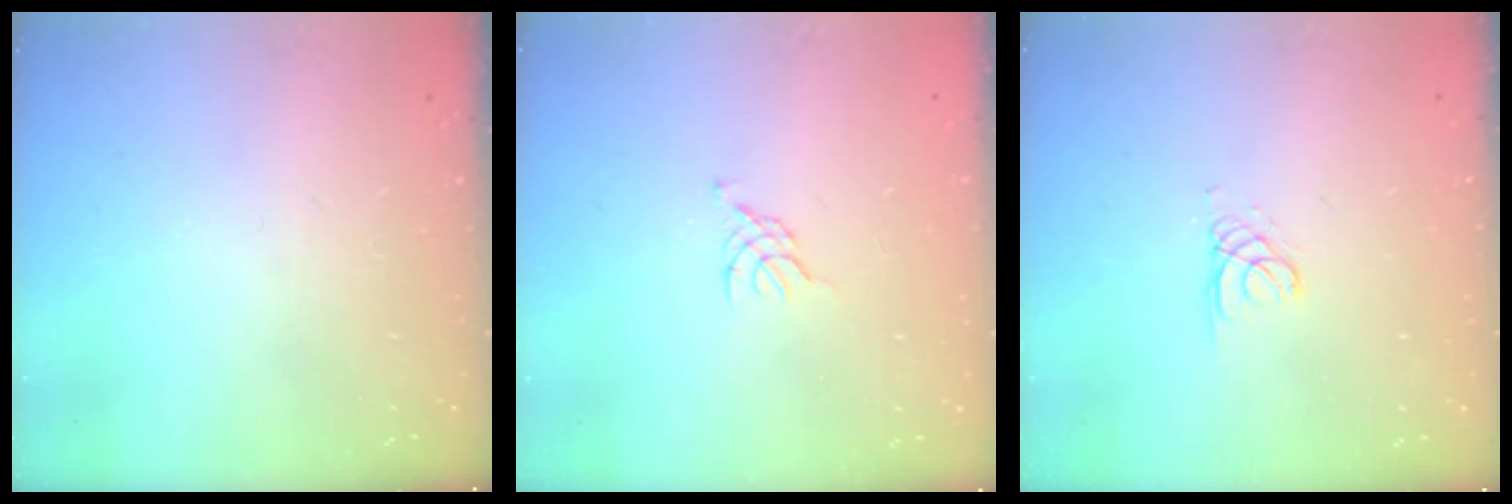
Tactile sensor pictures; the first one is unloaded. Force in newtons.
{"total": 0.8, "press": 0.7, "slide": 0.3}
{"total": 1.3, "press": 1.3, "slide": 0.1}